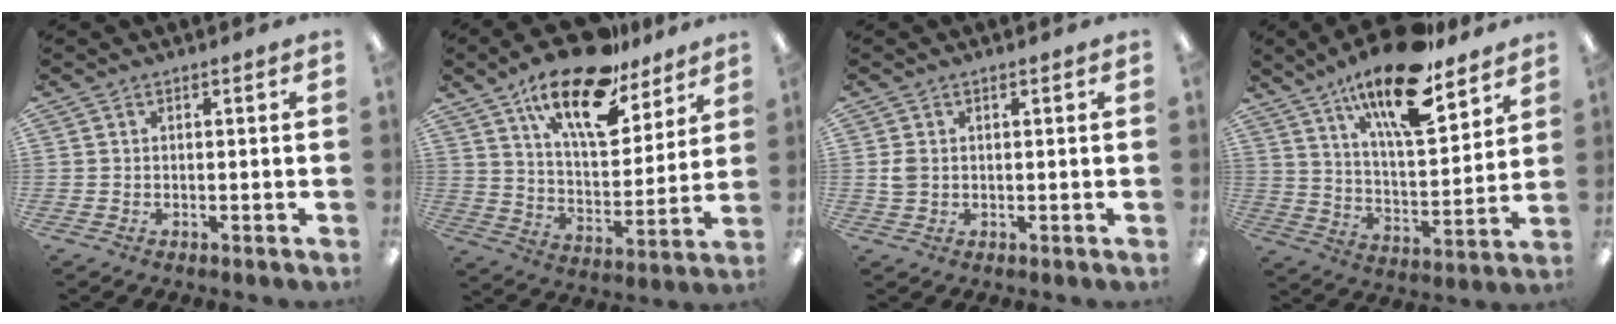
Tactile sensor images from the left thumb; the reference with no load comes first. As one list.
[{"total": 20.3, "force": [13.6, 8.5, 12.5], "torque": [-0.207, -0.072, 0.233]}, {"total": 2.4, "force": [0.3, 1.7, 1.6], "torque": [-0.033, 0.006, 0.005]}, {"total": 19.4, "force": [14.0, 6.1, 12.0], "torque": [-0.201, -0.080, 0.232]}]